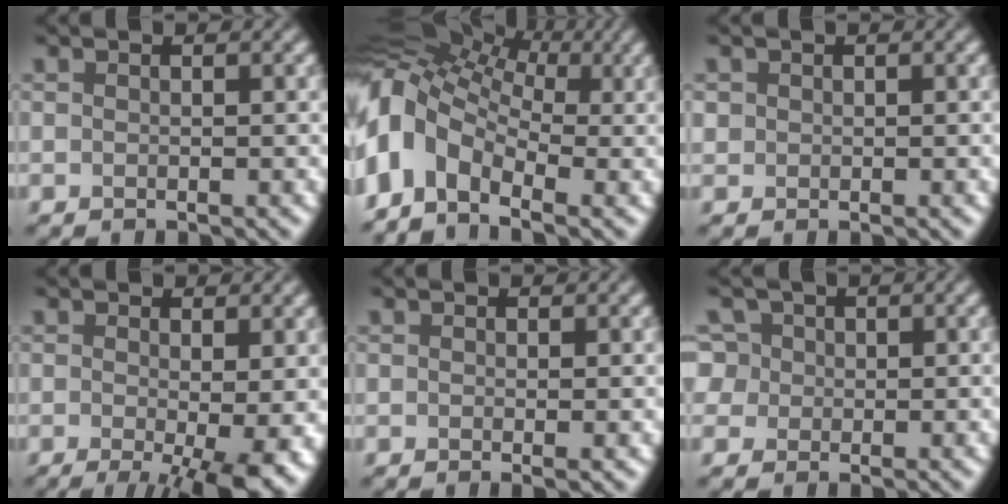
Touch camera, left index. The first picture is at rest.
{"total": 13.1, "force": [-1.2, 9.2, 9.2], "torque": [-0.197, 0.005, -0.033]}
{"total": 0.7, "force": [0.1, 0.6, 0.1], "torque": [-0.001, -0.004, 0.005]}
{"total": 6.0, "force": [-1.4, 1.2, 5.8], "torque": [-0.082, -0.017, -0.015]}
{"total": 0.7, "force": [0.1, 0.0, 0.7], "torque": [-0.011, -0.003, -0.001]}
{"total": 6.1, "force": [2.4, 4.8, 2.8], "torque": [-0.059, 0.025, 0.018]}